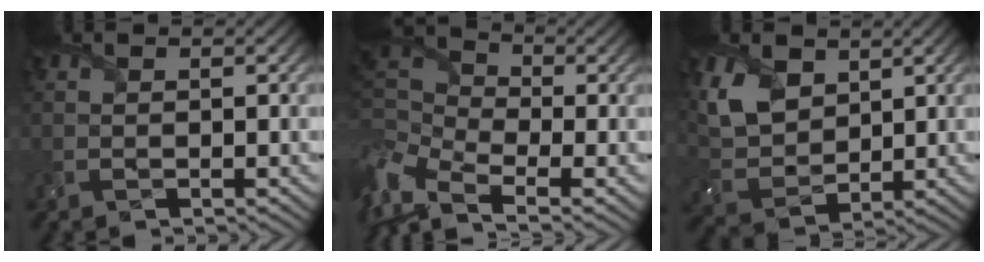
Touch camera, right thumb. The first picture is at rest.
{"total": 9.2, "force": [-2.7, 5.1, 7.2], "torque": [-0.192, 0.000, -0.046]}
{"total": 8.4, "force": [4.0, 5.4, 5.0], "torque": [-0.151, 0.001, 0.080]}